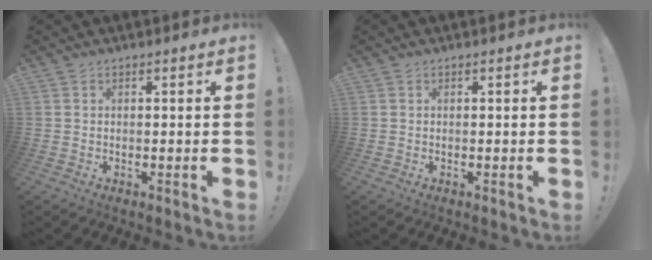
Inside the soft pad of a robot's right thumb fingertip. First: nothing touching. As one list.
[{"total": 0.0}]